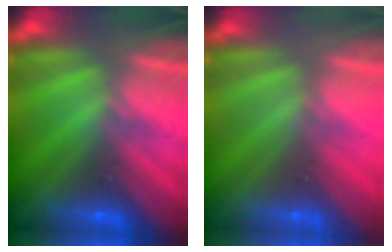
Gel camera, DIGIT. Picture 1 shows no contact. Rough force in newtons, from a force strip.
{"total": 2.5}